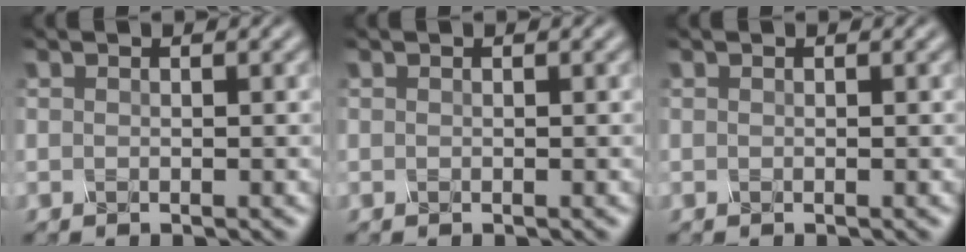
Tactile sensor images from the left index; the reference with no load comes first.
{"total": 0.0}
{"total": 0.0}